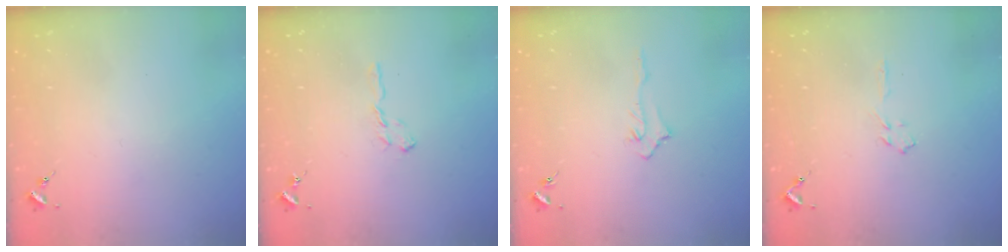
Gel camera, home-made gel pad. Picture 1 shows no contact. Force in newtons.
{"total": 5.5, "press": 5.5, "slide": 0.6}
{"total": 3.4, "press": 3.4, "slide": 0.4}
{"total": 3.2, "press": 3.1, "slide": 0.4}